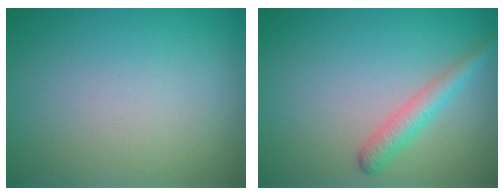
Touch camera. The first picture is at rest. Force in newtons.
{"total": 2.2, "press": 2.2, "slide": 0.1}